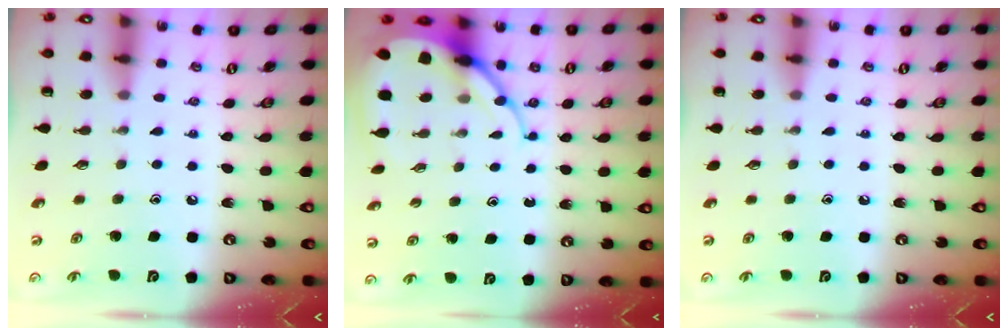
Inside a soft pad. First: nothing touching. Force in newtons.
{"total": 8.9, "press": 8.9, "slide": 0.8}
{"total": 0.0}